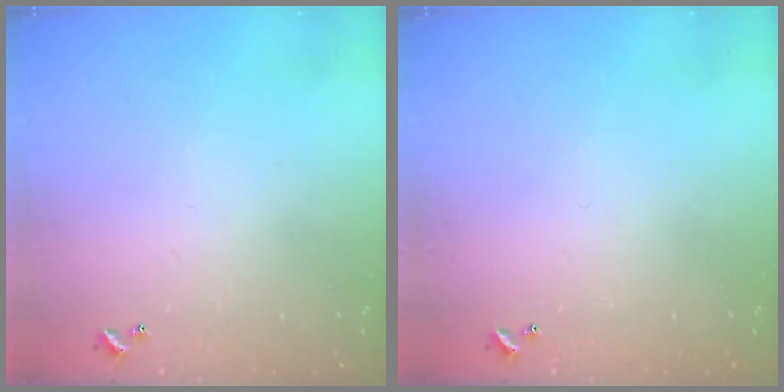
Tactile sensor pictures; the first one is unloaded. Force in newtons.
{"total": 0.0}